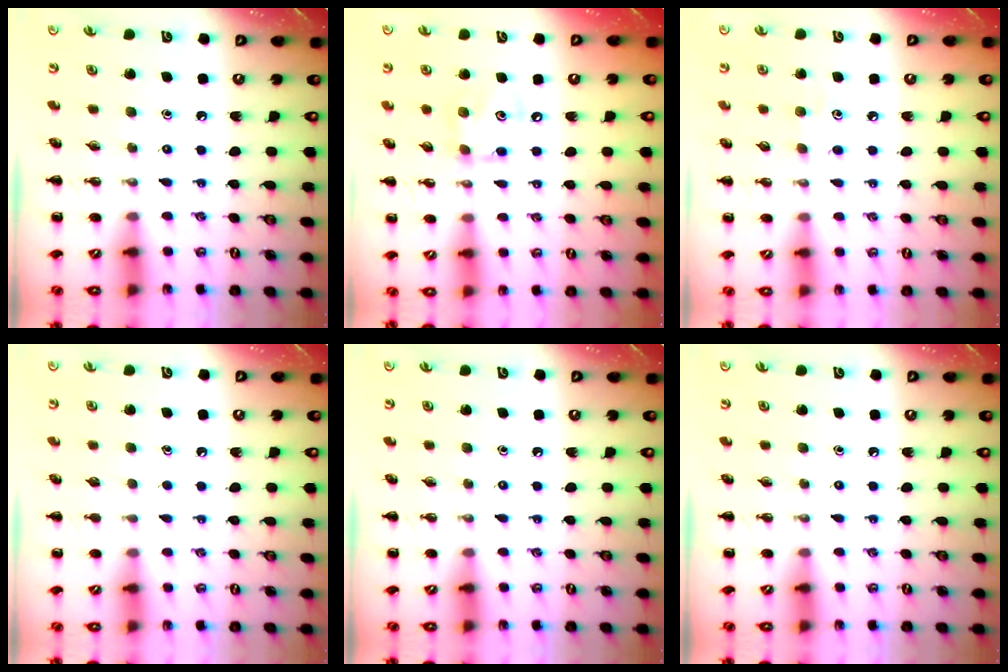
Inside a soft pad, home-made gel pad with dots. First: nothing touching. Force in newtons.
{"total": 6.5, "press": 6.5, "slide": 1.1}
{"total": 5.7, "press": 5.4, "slide": 1.7}
{"total": 0.8, "press": 0.8, "slide": 0.1}
{"total": 0.0}
{"total": 0.0}